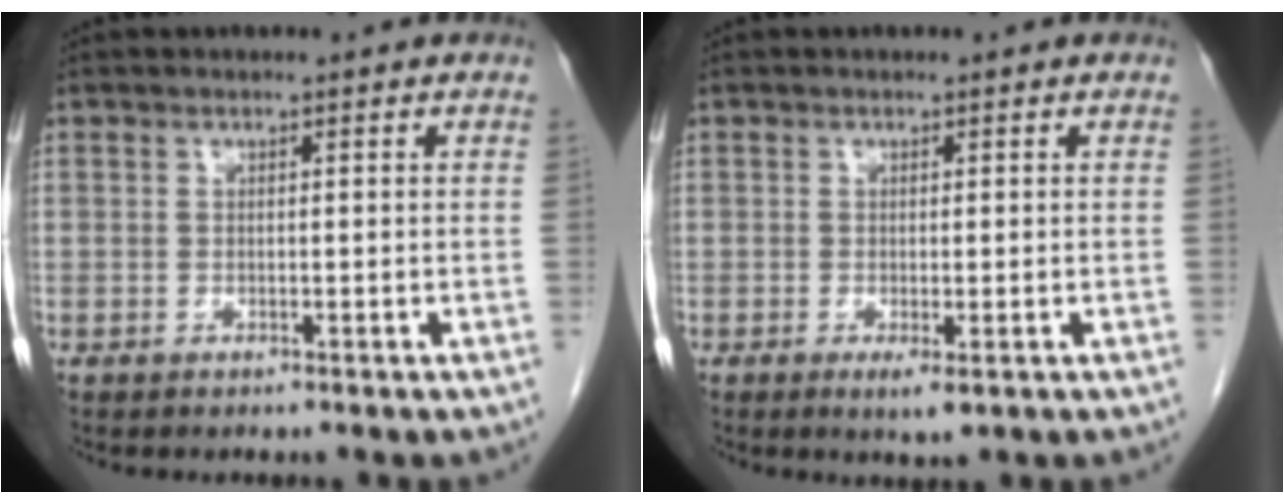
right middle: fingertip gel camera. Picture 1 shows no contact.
{"total": 2.1, "force": [-0.8, 0.5, 1.9], "torque": [-0.026, -0.005, -0.009]}